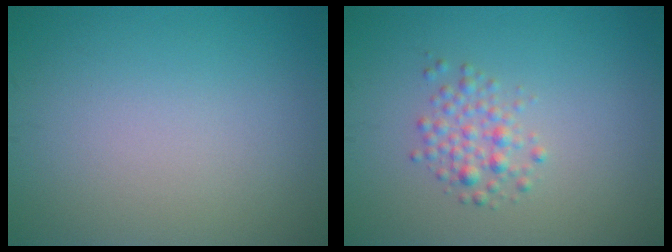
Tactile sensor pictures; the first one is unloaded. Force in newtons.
{"total": 2.1, "press": 2.1, "slide": 0.1}